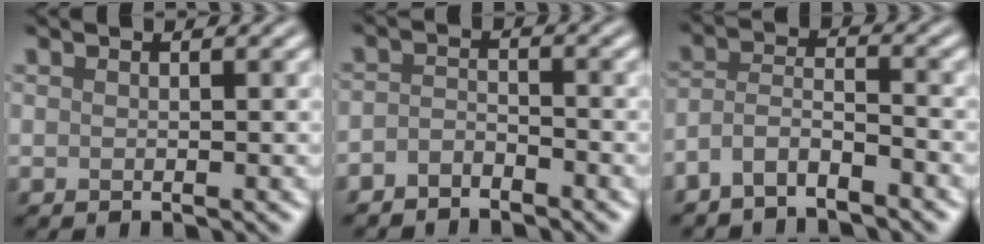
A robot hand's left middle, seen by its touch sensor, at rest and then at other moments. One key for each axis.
{"total": 1.9, "fx": -1.7, "fy": 0.6, "fz": 0.6, "tx": -0.013, "ty": 0.002, "tz": -0.038}
{"total": 3.4, "fx": -2.7, "fy": 0.9, "fz": 1.7, "tx": -0.036, "ty": 0.004, "tz": -0.063}